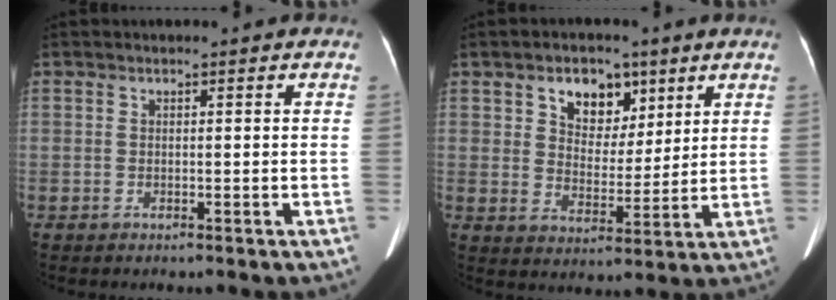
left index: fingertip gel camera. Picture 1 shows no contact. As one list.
[{"total": 7.6, "force": [4.1, 4.8, 4.2], "torque": [-0.066, 0.015, 0.070]}]